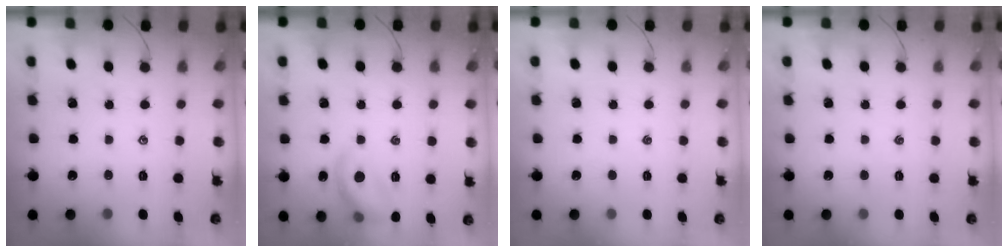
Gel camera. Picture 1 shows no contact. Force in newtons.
{"total": 12.2, "press": 12.2, "slide": 0.7}
{"total": 0.0}
{"total": 0.0}